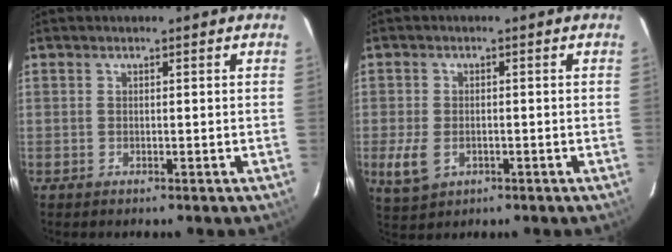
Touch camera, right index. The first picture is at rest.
{"total": 5.7, "force": [-1.7, 3.9, 3.7], "torque": [-0.089, -0.010, -0.025]}